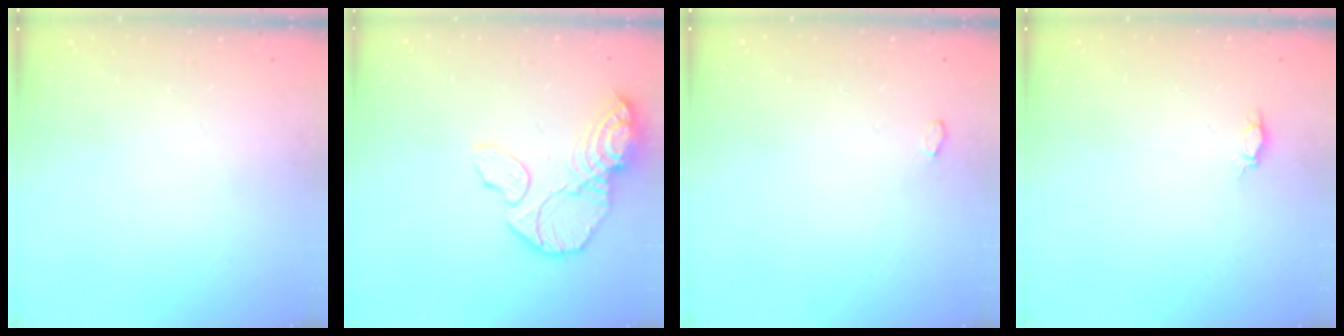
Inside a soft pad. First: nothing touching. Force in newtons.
{"total": 14.3, "press": 14.1, "slide": 1.8}
{"total": 3.5, "press": 2.9, "slide": 1.9}
{"total": 3.3, "press": 3.1, "slide": 1.0}